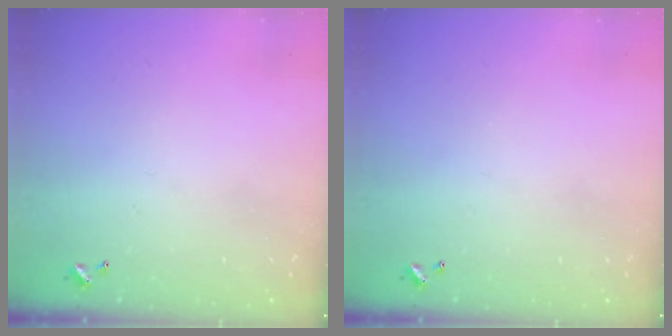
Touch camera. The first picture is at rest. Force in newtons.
{"total": 0.0}